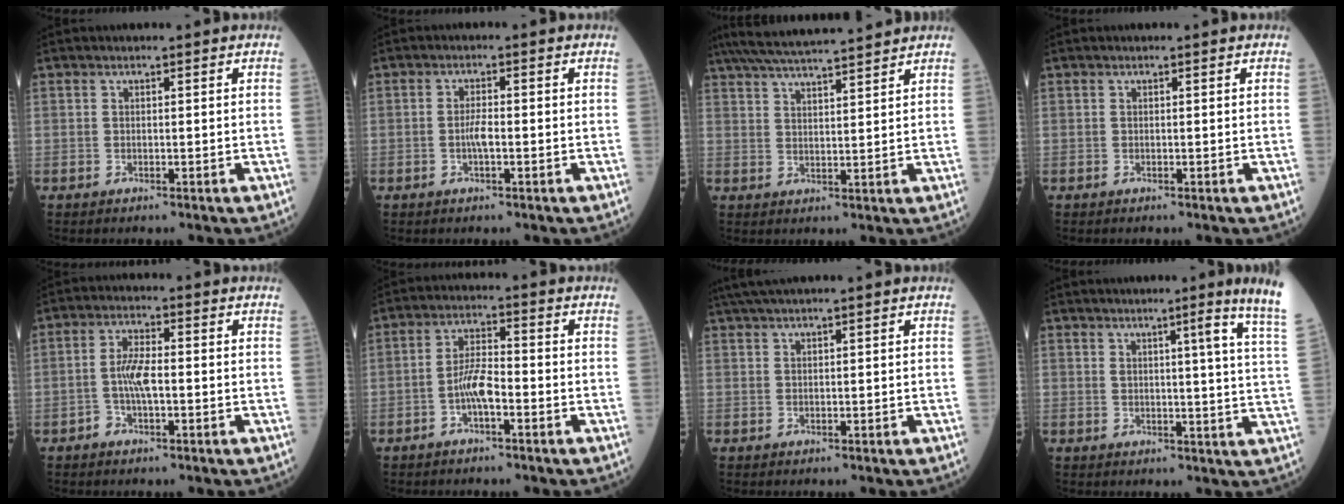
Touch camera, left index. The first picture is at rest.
{"total": 2.3, "force": [-0.7, 0.4, 2.1], "torque": [-0.046, -0.001, -0.014]}
{"total": 13.2, "force": [11.8, 0.6, 5.9], "torque": [-0.113, 0.032, 0.185]}
{"total": 0.0}
{"total": 4.4, "force": [-1.0, 1.4, 4.0], "torque": [-0.087, 0.007, -0.021]}
{"total": 4.9, "force": [-2.0, 1.2, 4.3], "torque": [-0.091, 0.008, -0.040]}
{"total": 3.1, "force": [2.5, -0.7, 1.8], "torque": [-0.037, 0.021, 0.053]}
{"total": 9.9, "force": [7.2, -2.3, 6.3], "torque": [-0.077, -0.054, 0.057]}